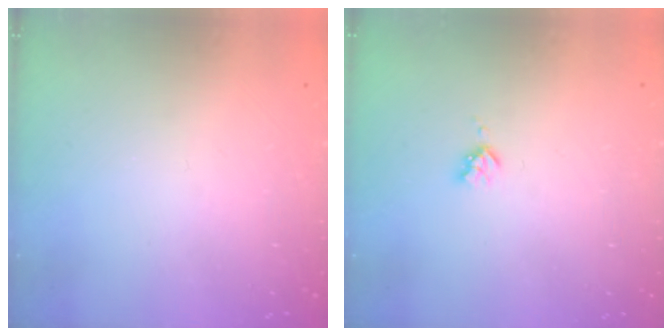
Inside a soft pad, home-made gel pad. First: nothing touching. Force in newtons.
{"total": 3.0, "press": 3.0, "slide": 0.3}